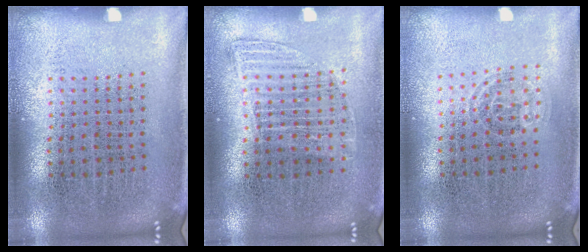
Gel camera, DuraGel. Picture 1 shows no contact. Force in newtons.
{"total": 1.1, "press": 1.0, "slide": 0.5}
{"total": 0.9, "press": 0.7, "slide": 0.6}